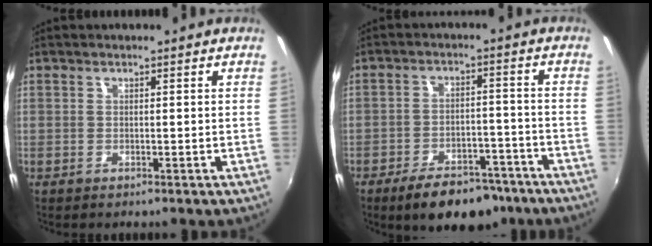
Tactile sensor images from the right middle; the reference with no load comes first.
{"total": 12.9, "force": [-9.5, 5.7, 6.5], "torque": [-0.124, 0.005, -0.131]}